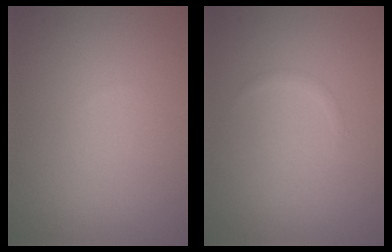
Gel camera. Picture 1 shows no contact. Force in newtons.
{"total": 0.5, "press": 0.5, "slide": 0.0}